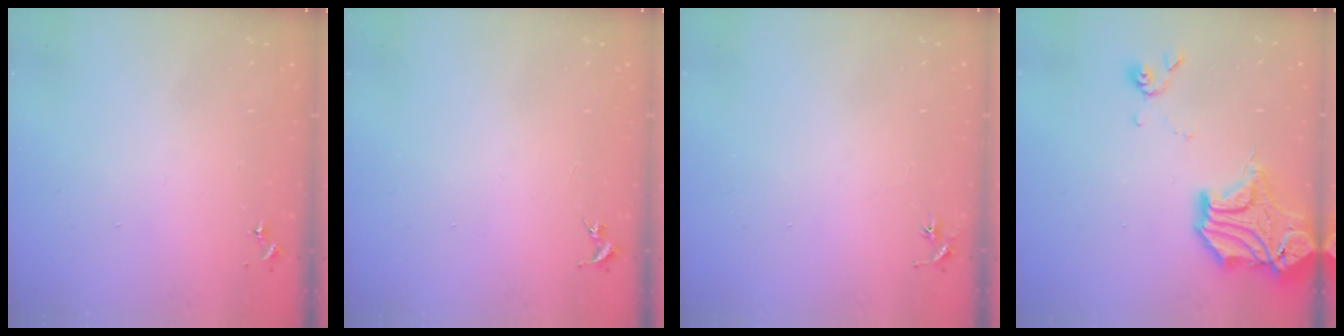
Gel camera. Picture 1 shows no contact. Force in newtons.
{"total": 0.0}
{"total": 2.9, "press": 2.9, "slide": 0.3}
{"total": 20.2, "press": 20.0, "slide": 2.5}